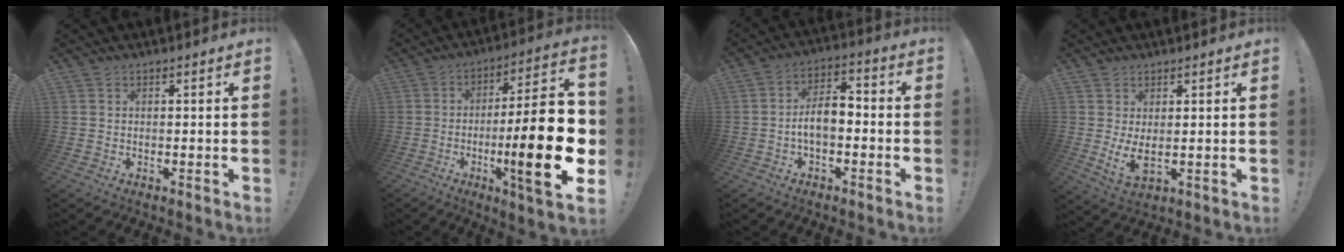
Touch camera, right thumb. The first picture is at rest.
{"total": 23.9, "force": [-5.3, 4.7, 22.8], "torque": [-0.357, 0.026, -0.084]}
{"total": 9.0, "force": [-2.4, 5.0, 7.2], "torque": [-0.135, 0.009, -0.042]}
{"total": 5.0, "force": [1.4, 2.0, 4.4], "torque": [-0.068, -0.023, 0.027]}